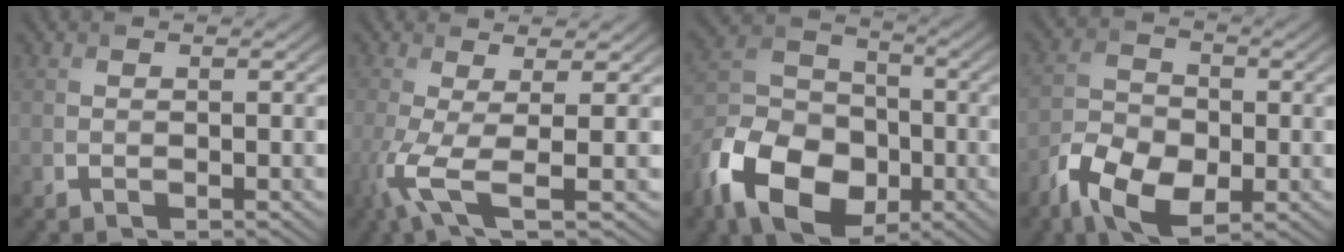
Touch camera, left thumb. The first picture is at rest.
{"total": 5.9, "force": [-1.6, 1.1, 5.6], "torque": [-0.120, -0.009, -0.041]}
{"total": 13.8, "force": [-6.5, 9.1, 8.0], "torque": [-0.189, -0.022, -0.146]}
{"total": 8.5, "force": [-4.4, 4.9, 5.4], "torque": [-0.117, -0.012, -0.090]}